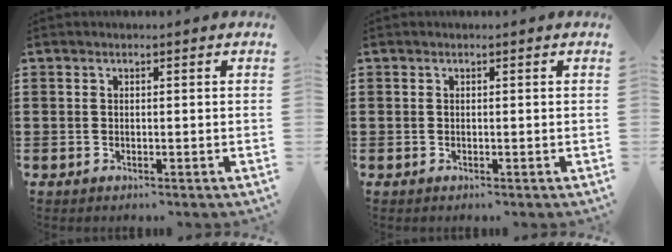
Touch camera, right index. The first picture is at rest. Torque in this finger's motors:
{"motor_torque": [-0.32, 0.35, 0.00, 0.00]}